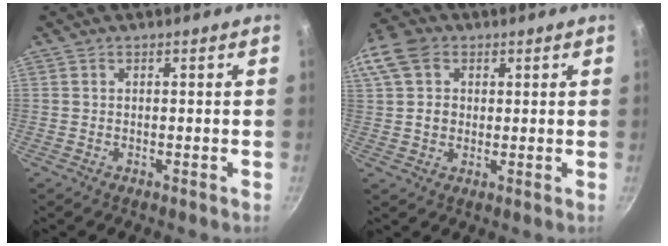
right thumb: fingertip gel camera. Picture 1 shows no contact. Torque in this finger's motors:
{"motor_torque": [-0.08, 0.34, 0.17, -0.16, 0.08]}